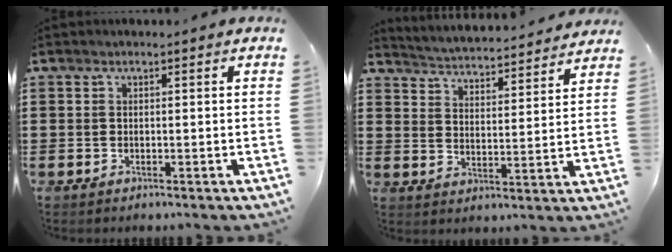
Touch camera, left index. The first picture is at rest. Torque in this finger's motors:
{"motor_torque": [1.51, -0.63, 0.19, 0.05]}